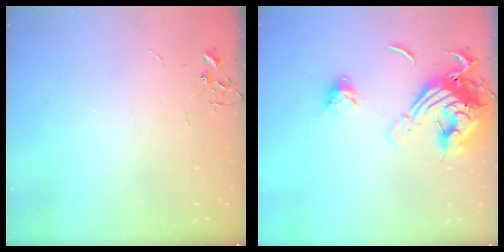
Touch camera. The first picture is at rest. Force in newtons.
{"total": 19.1, "press": 19.0, "slide": 1.8}